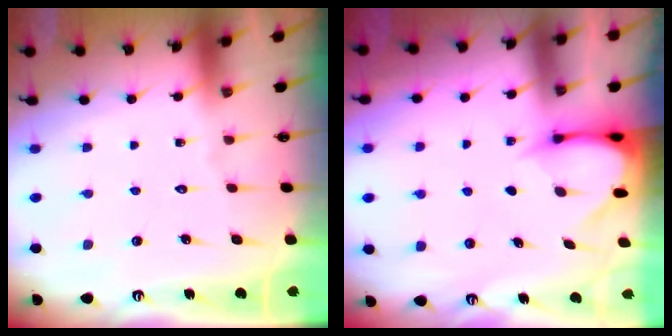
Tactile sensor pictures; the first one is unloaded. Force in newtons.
{"total": 3.3, "press": 3.3, "slide": 0.3}